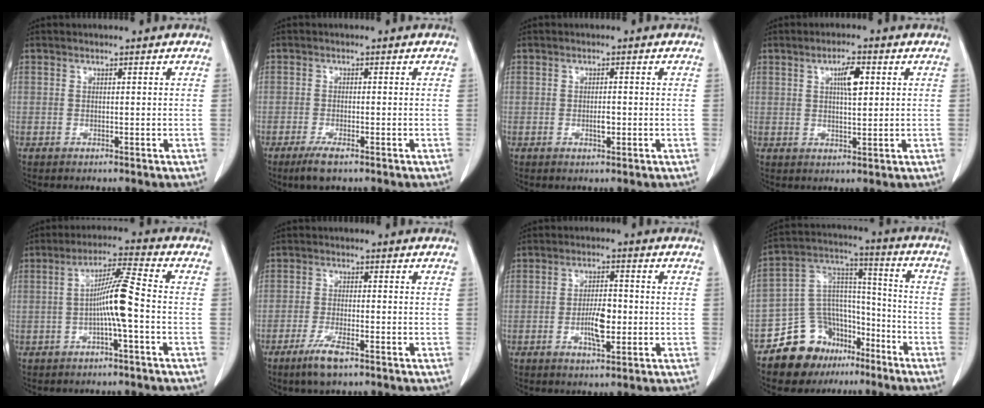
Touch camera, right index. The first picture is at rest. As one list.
[{"total": 3.6, "force": [-2.4, 0.6, 2.5], "torque": [-0.053, -0.007, -0.045]}, {"total": 1.3, "force": [-0.3, 0.4, 1.2], "torque": [-0.019, 0.002, -0.002]}, {"total": 4.3, "force": [1.3, 1.0, 3.9], "torque": [-0.067, 0.003, 0.022]}, {"total": 7.0, "force": [-1.4, -0.5, 6.9], "torque": [-0.124, 0.015, -0.022]}, {"total": 5.1, "force": [-3.4, 0.9, 3.7], "torque": [-0.080, -0.008, -0.061]}, {"total": 5.2, "force": [-1.1, 1.7, 4.8], "torque": [-0.085, 0.003, -0.015]}, {"total": 14.5, "force": [-10.1, 9.6, 4.0], "torque": [-0.062, 0.086, -0.169]}]